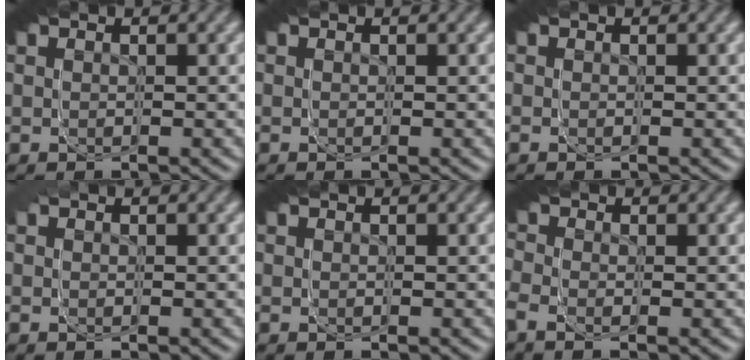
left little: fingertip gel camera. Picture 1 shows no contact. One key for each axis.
{"total": 0.0}
{"total": 0.6, "fx": -0.1, "fy": -0.5, "fz": -0.2, "tx": 0.008, "ty": 0.001, "tz": -0.001}
{"total": 0.0}
{"total": 0.0}
{"total": 1.3, "fx": -0.5, "fy": 0.7, "fz": 1.0, "tx": -0.004, "ty": 0.001, "tz": -0.010}